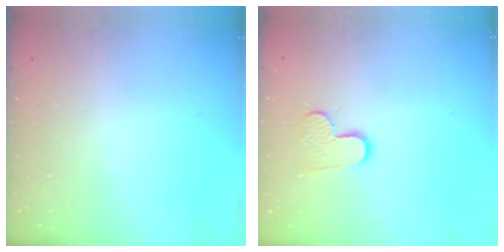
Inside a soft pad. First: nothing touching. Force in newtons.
{"total": 8.3, "press": 8.2, "slide": 0.5}